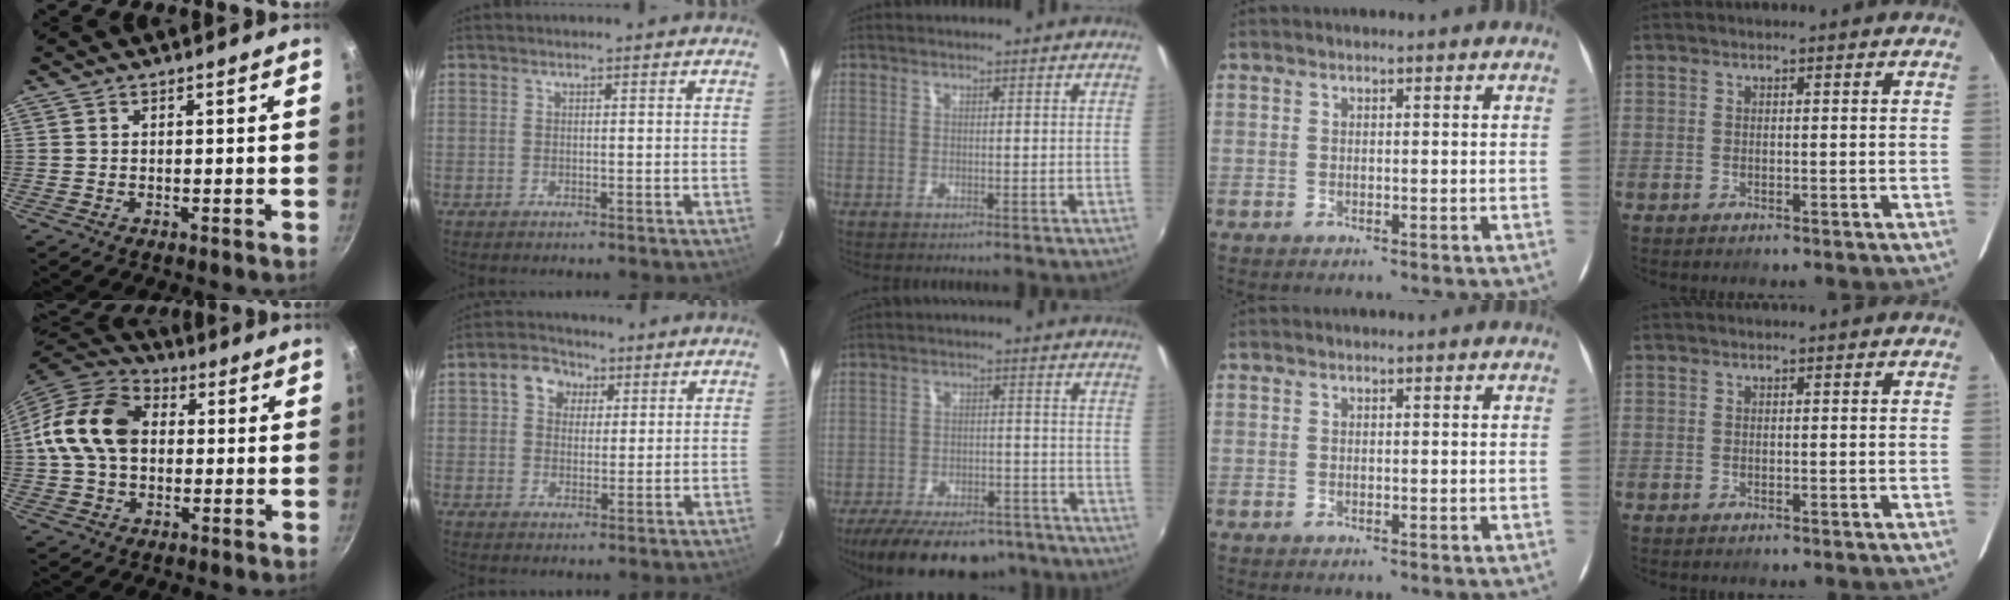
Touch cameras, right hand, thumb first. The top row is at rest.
{"thumb": {"total": 15.2, "force": [1.3, 11.0, 10.3], "torque": [-0.167, 0.026, 0.005]}, "index": {"total": 6.0, "force": [2.4, 4.9, 2.6], "torque": [-0.045, 0.020, 0.039]}, "middle": {"total": 19.1, "force": [-15.0, 7.5, 9.1], "torque": [-0.182, -0.017, -0.210]}}